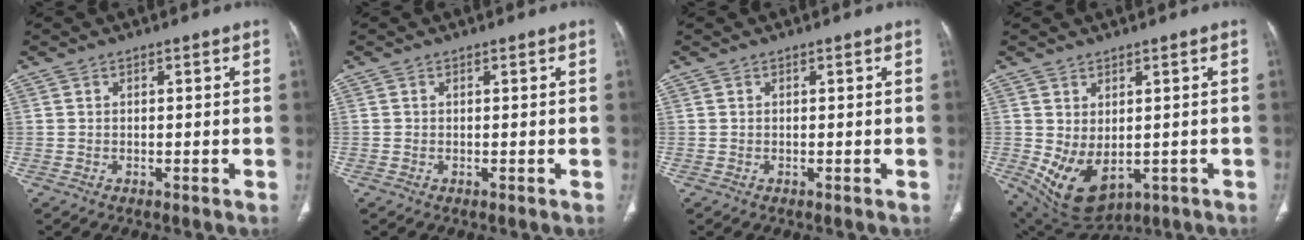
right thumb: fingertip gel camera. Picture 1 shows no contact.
{"total": 0.0}
{"total": 0.0}
{"total": 10.2, "force": [-1.5, 6.3, 7.8], "torque": [-0.126, -0.003, 0.007]}